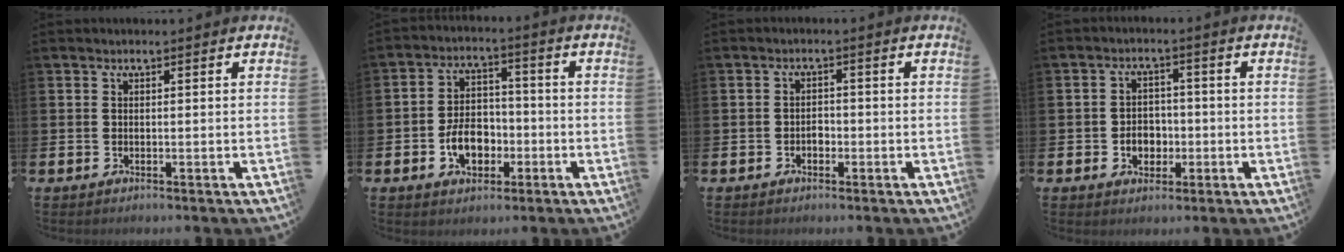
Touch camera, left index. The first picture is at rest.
{"total": 6.1, "force": [-2.3, 4.3, 3.7], "torque": [-0.047, 0.007, -0.047]}
{"total": 1.4, "force": [-0.7, 1.1, 0.6], "torque": [-0.010, 0.002, -0.016]}
{"total": 3.5, "force": [-1.0, 2.9, 1.6], "torque": [-0.027, 0.002, -0.026]}